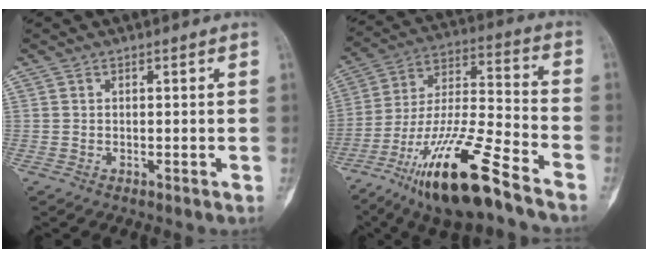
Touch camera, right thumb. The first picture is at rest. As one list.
[{"total": 20.8, "force": [-13.4, 4.0, 15.4], "torque": [-0.313, 0.059, -0.240]}]